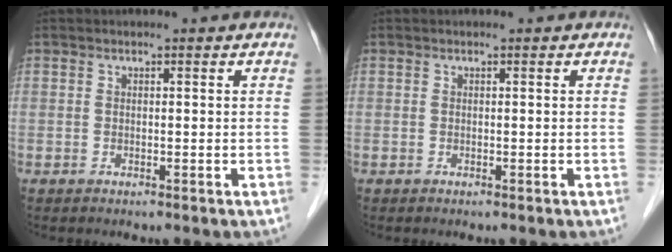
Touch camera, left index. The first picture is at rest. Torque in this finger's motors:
{"motor_torque": [0.04, -0.02, -0.02, 0.00]}